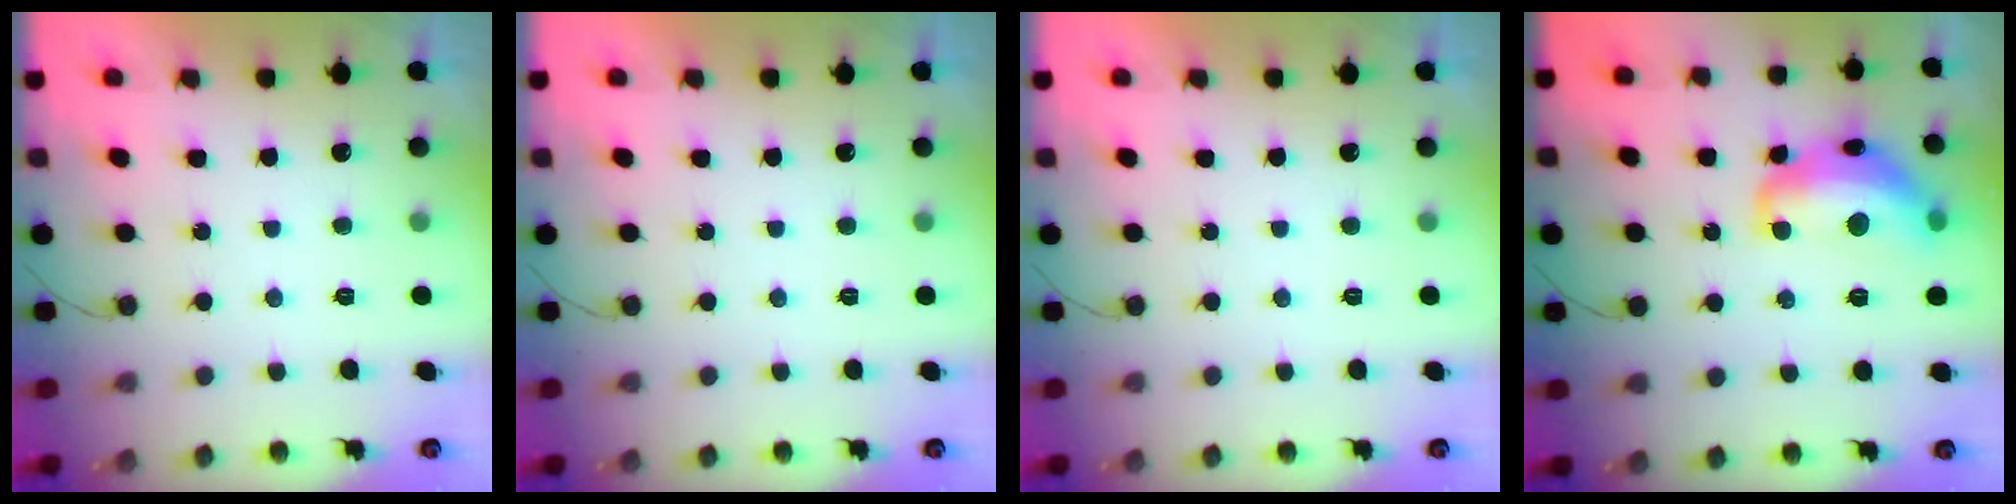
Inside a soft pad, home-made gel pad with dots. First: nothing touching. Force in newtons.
{"total": 0.0}
{"total": 0.0}
{"total": 15.0, "press": 14.9, "slide": 1.2}